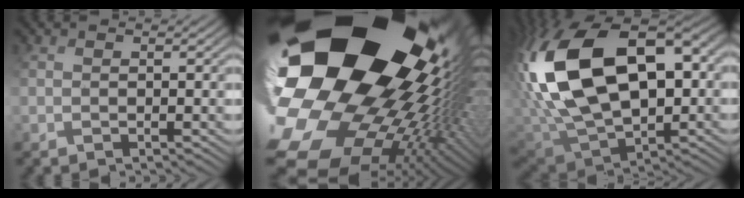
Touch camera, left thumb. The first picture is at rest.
{"total": 22.7, "force": [4.0, 17.1, 14.5], "torque": [-0.298, -0.036, 0.053]}
{"total": 20.7, "force": [4.4, 12.6, 15.9], "torque": [-0.371, 0.000, 0.092]}